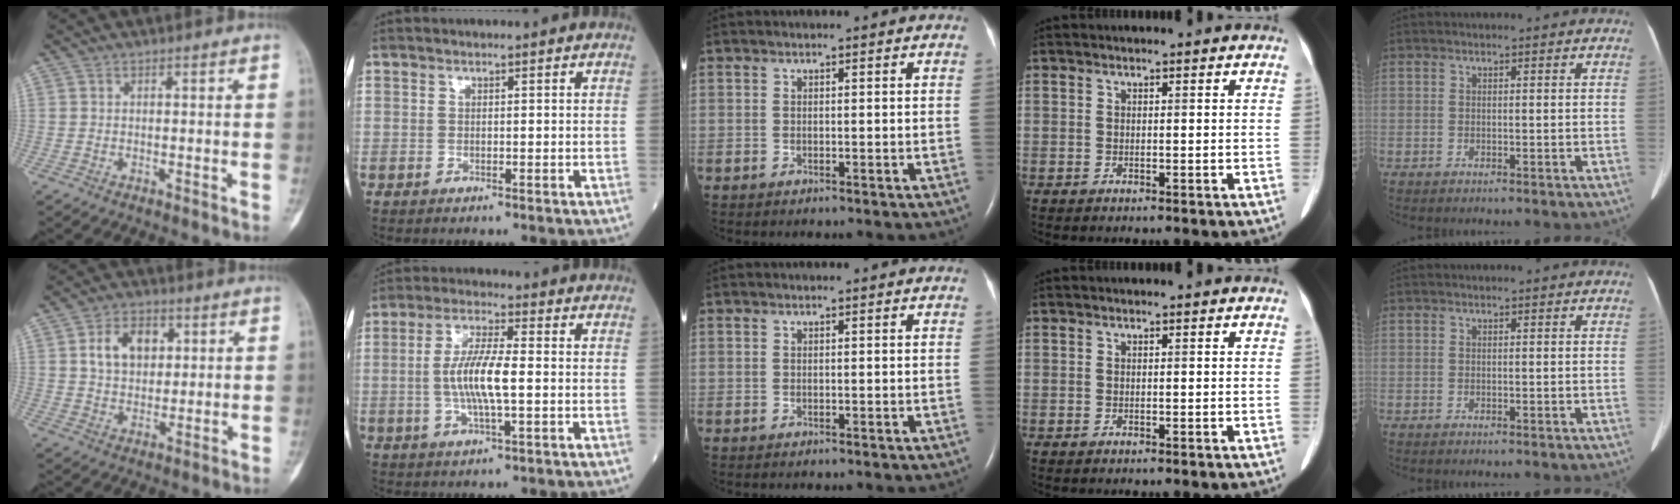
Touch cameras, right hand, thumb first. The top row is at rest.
{"thumb": {"total": 8.6, "force": [2.4, 6.1, 5.6], "torque": [-0.066, -0.003, 0.041]}, "index": {"total": 8.6, "force": [-0.6, 1.4, 8.5], "torque": [-0.170, 0.000, -0.014]}}